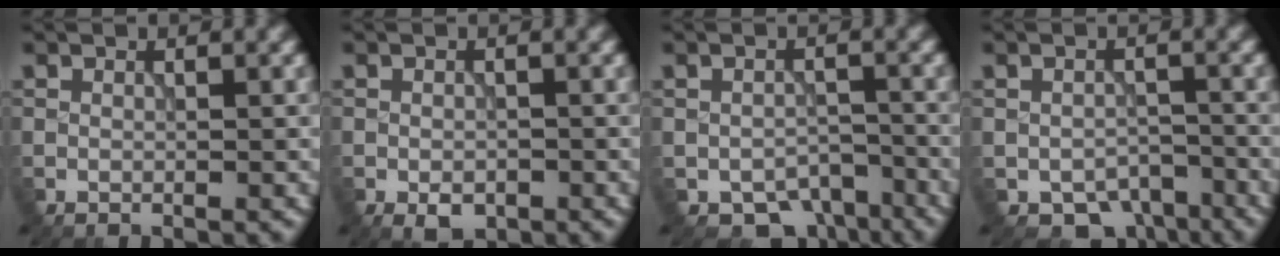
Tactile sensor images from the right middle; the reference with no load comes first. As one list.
[{"total": 1.8, "force": [-1.0, 1.1, 1.1], "torque": [-0.019, -0.008, -0.014]}, {"total": 4.5, "force": [-3.4, 2.5, 1.6], "torque": [-0.014, -0.020, -0.046]}, {"total": 4.1, "force": [-2.9, 2.4, 1.5], "torque": [-0.014, -0.018, -0.039]}]